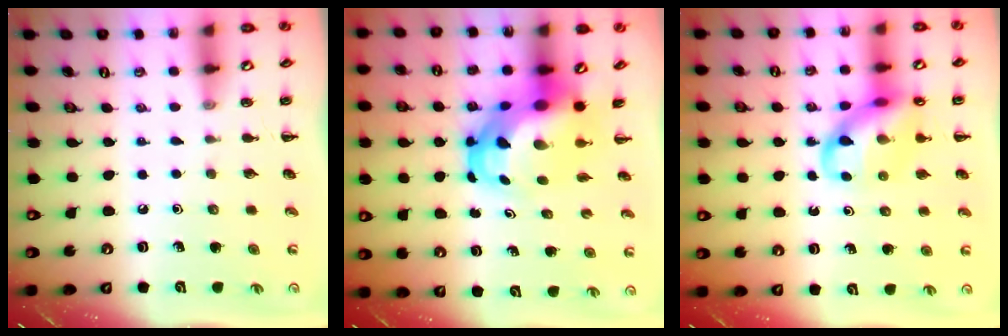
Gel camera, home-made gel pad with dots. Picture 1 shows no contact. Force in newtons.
{"total": 9.0, "press": 8.9, "slide": 1.3}
{"total": 13.8, "press": 13.7, "slide": 2.2}